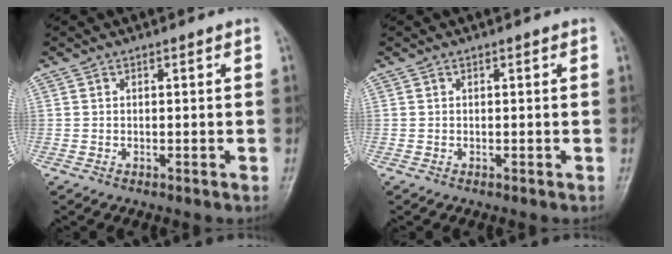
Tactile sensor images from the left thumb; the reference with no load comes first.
{"total": 0.0}